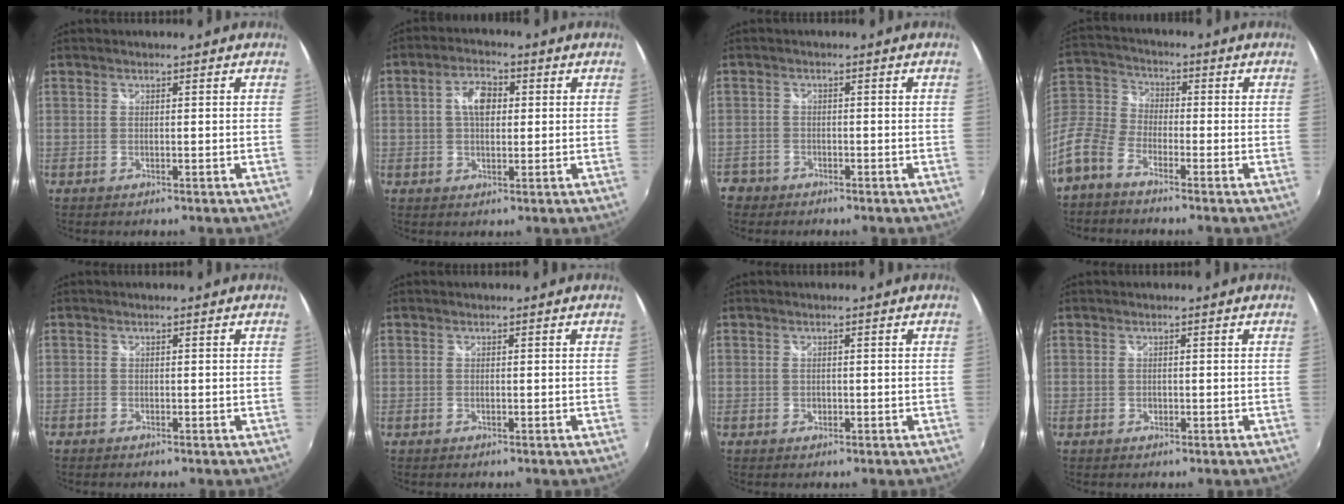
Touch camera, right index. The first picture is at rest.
{"total": 5.6, "force": [0.9, 3.4, 4.3], "torque": [-0.077, 0.015, 0.015]}
{"total": 4.5, "force": [-3.0, 3.3, 0.8], "torque": [-0.036, 0.001, -0.057]}
{"total": 10.2, "force": [-6.2, 5.8, 5.6], "torque": [-0.132, 0.012, -0.142]}
{"total": 0.6, "force": [-0.5, 0.3, 0.1], "torque": [-0.002, -0.001, -0.013]}
{"total": 0.0}
{"total": 0.7, "force": [0.0, 0.6, 0.4], "torque": [-0.005, -0.001, -0.001]}
{"total": 0.6, "force": [-0.1, 0.5, 0.3], "torque": [-0.006, -0.001, -0.002]}